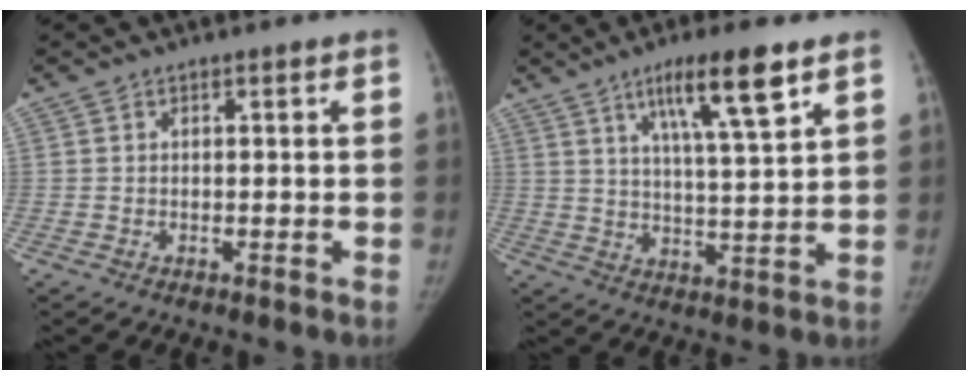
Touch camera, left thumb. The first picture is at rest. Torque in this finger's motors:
{"motor_torque": [0.06, 0.09, 1.30, -0.89, 0.09]}